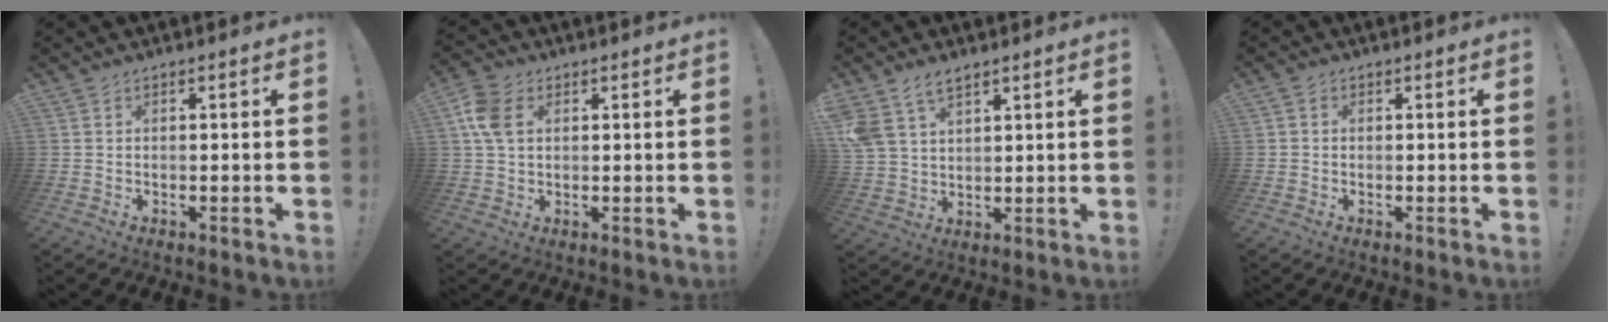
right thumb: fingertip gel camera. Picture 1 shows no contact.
{"total": 8.6, "force": [2.3, 5.9, 5.8], "torque": [-0.130, 0.011, 0.048]}
{"total": 8.2, "force": [5.6, 4.7, 3.7], "torque": [-0.077, -0.014, 0.113]}
{"total": 0.9, "force": [-0.2, 0.8, 0.4], "torque": [-0.004, 0.001, -0.004]}